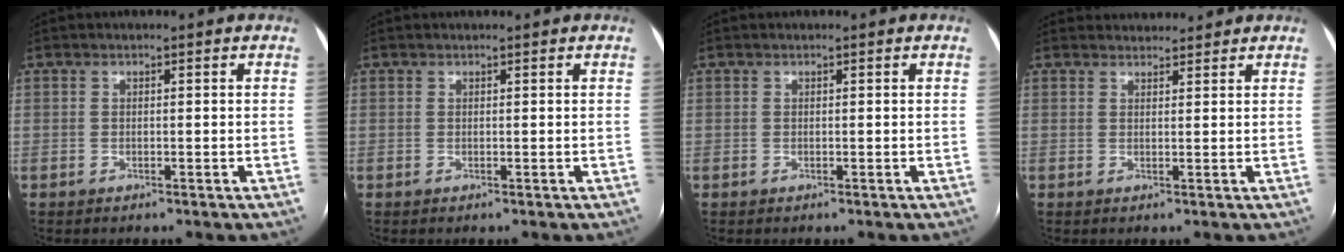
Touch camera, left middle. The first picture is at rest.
{"total": 0.8, "force": [0.8, 0.2, 0.2], "torque": [-0.005, 0.015, 0.015]}
{"total": 0.0}
{"total": 4.1, "force": [4.0, 1.0, 0.1], "torque": [-0.001, 0.022, 0.054]}